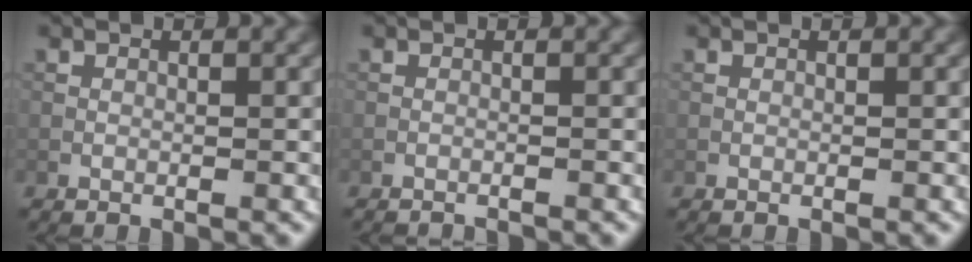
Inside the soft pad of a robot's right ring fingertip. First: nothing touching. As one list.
[{"total": 2.0, "force": [-2.0, 0.3, 0.4], "torque": [-0.011, -0.001, -0.030]}, {"total": 0.0}]